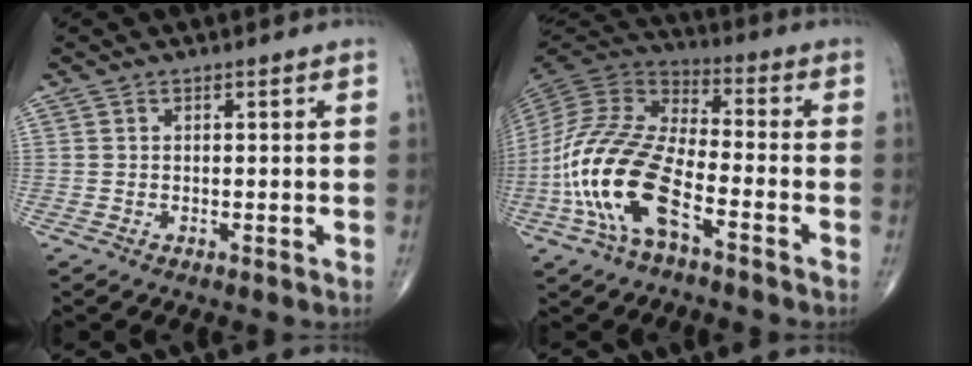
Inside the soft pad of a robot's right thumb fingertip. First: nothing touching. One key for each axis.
{"total": 18.5, "fx": -7.3, "fy": 7.9, "fz": 15.1, "tx": -0.326, "ty": 0.041, "tz": -0.140}